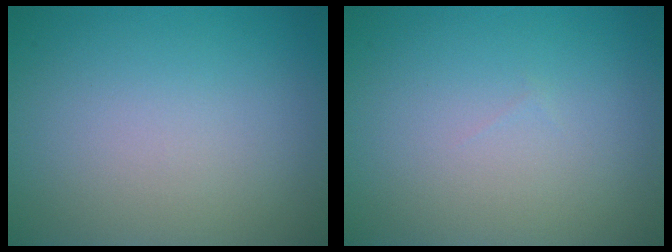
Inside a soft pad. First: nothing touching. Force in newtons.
{"total": 0.0}